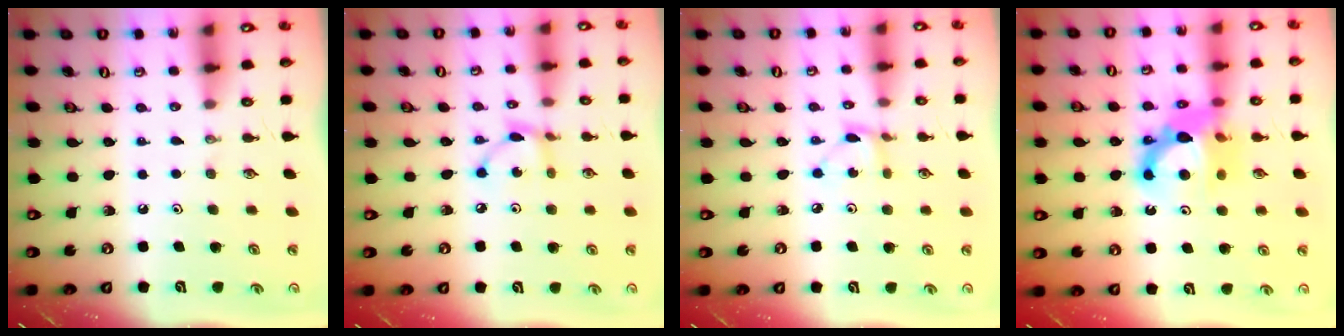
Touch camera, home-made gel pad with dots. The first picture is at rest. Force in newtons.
{"total": 4.8, "press": 4.8, "slide": 0.1}
{"total": 2.9, "press": 2.9, "slide": 0.2}
{"total": 12.5, "press": 12.4, "slide": 1.6}